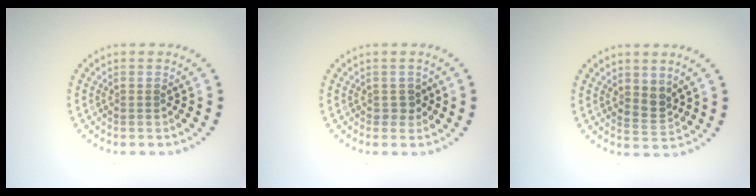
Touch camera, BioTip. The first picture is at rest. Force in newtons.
{"total": 1.2, "press": 1.0, "slide": 0.6}
{"total": 2.0, "press": 1.7, "slide": 1.0}